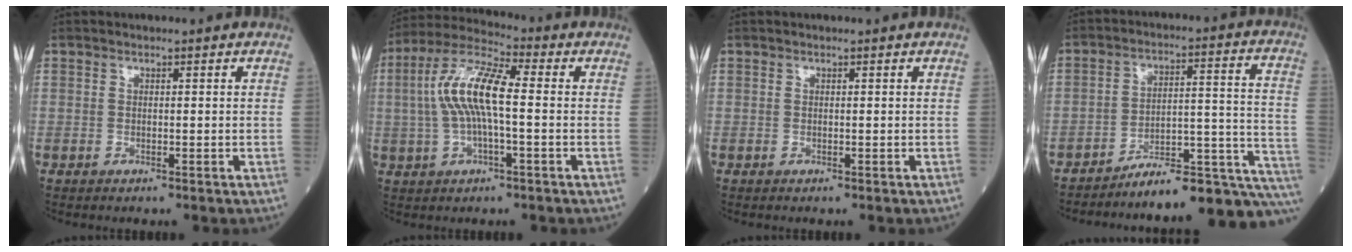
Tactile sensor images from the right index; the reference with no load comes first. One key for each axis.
{"total": 10.7, "fx": 0.1, "fy": 2.3, "fz": 10.4, "tx": -0.221, "ty": 0.021, "tz": -0.002}
{"total": 0.0}
{"total": 18.1, "fx": -16.1, "fy": 1.3, "fz": 8.2, "tx": -0.051, "ty": 0.053, "tz": -0.224}